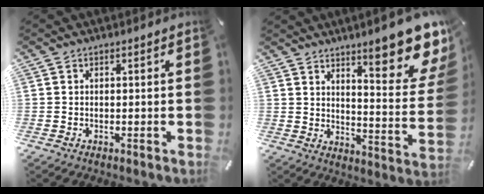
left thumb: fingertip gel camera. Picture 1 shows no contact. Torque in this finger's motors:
{"motor_torque": [2.47, 2.54, 0.85, -0.06, 0.16]}